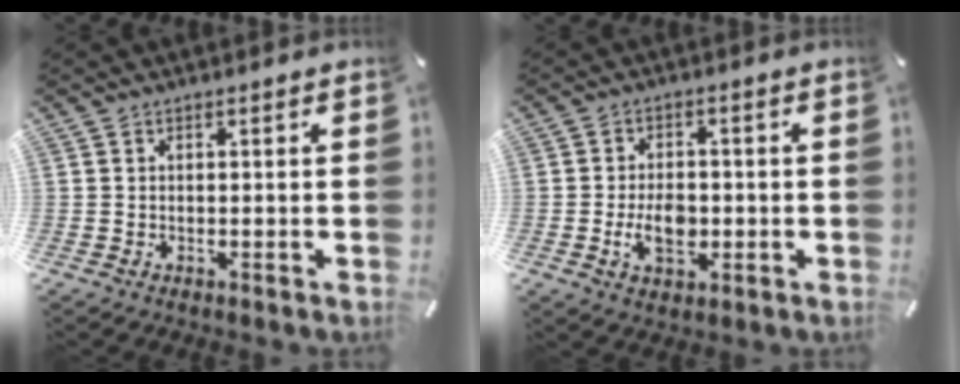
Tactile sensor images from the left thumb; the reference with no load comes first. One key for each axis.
{"total": 7.3, "fx": -1.4, "fy": 4.8, "fz": 5.3, "tx": -0.107, "ty": -0.003, "tz": -0.026}